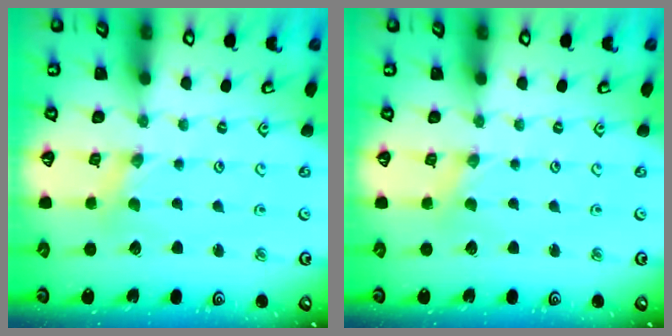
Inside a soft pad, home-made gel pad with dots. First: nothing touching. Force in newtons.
{"total": 0.0}